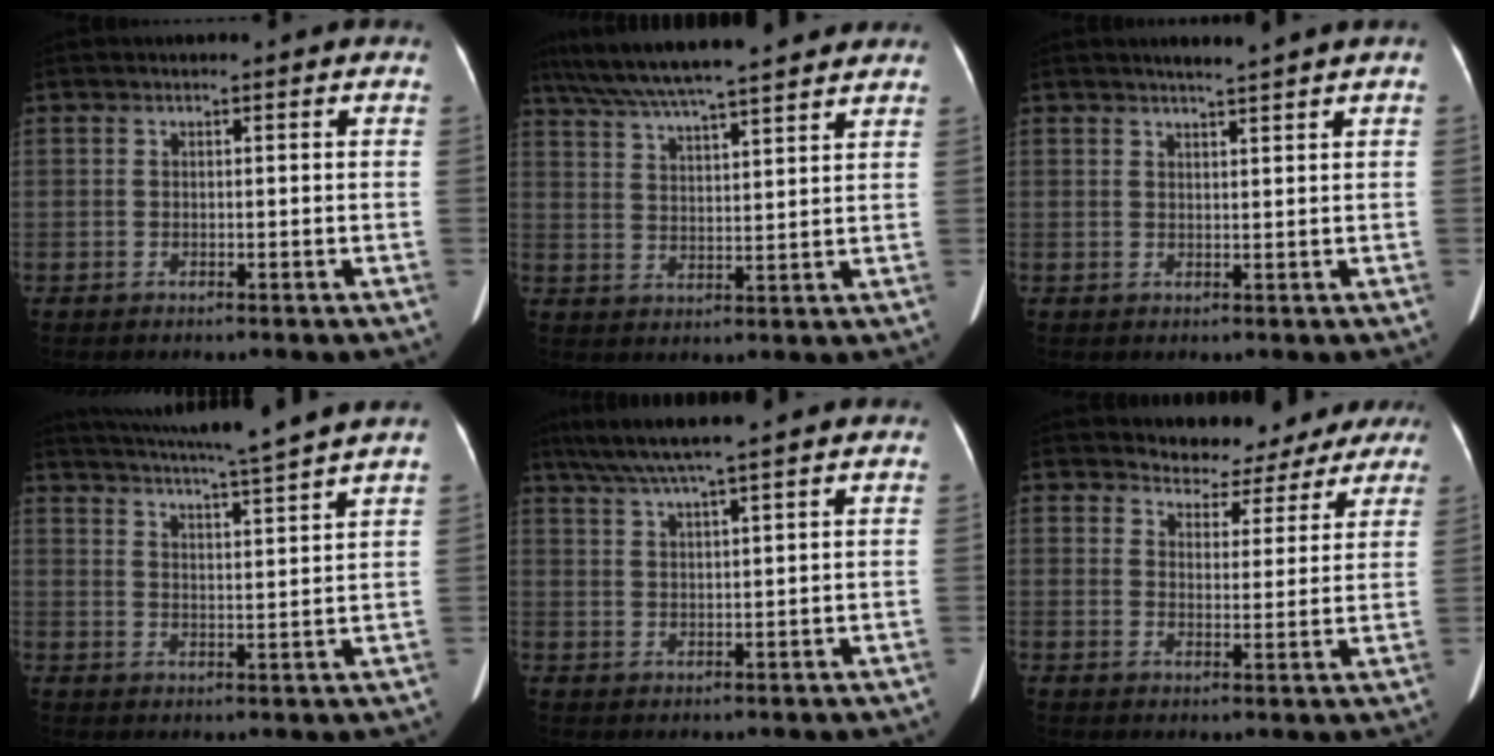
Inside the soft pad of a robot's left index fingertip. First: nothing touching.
{"total": 19.2, "force": [16.5, 1.7, 9.6], "torque": [-0.168, 0.046, 0.248]}
{"total": 2.5, "force": [2.1, -0.8, 1.1], "torque": [-0.012, 0.000, 0.032]}
{"total": 14.6, "force": [13.1, -1.9, 6.3], "torque": [-0.112, -0.020, 0.180]}
{"total": 9.8, "force": [8.2, -0.8, 5.3], "torque": [-0.094, 0.037, 0.124]}
{"total": 10.1, "force": [9.3, 3.8, 0.2], "torque": [0.019, 0.001, 0.094]}